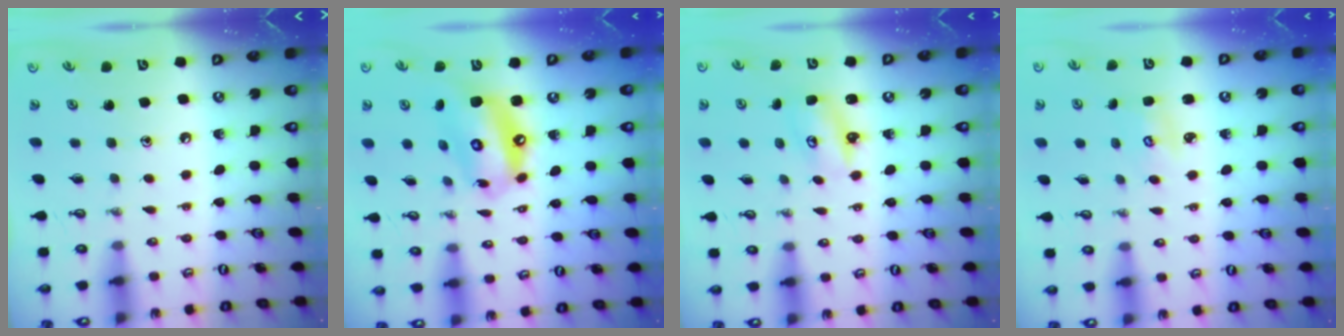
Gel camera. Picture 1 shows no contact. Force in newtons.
{"total": 13.6, "press": 13.6, "slide": 1.4}
{"total": 2.7, "press": 2.7, "slide": 0.2}
{"total": 2.0, "press": 2.0, "slide": 0.1}